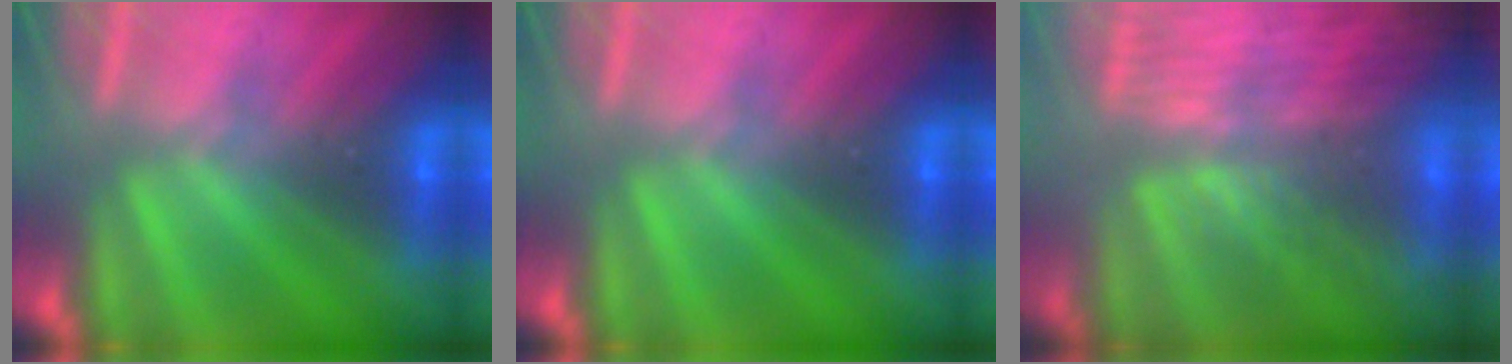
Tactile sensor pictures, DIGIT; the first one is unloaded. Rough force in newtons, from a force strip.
{"total": 0.0}
{"total": 8.2}